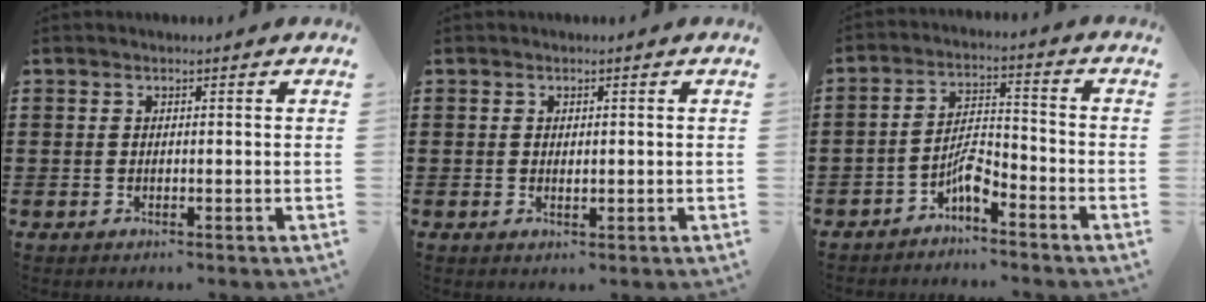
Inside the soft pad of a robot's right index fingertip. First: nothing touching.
{"total": 0.8, "force": [0.1, 0.5, 0.6], "torque": [-0.012, 0.005, 0.002]}
{"total": 5.0, "force": [-3.4, 1.7, 3.2], "torque": [-0.060, 0.011, -0.066]}